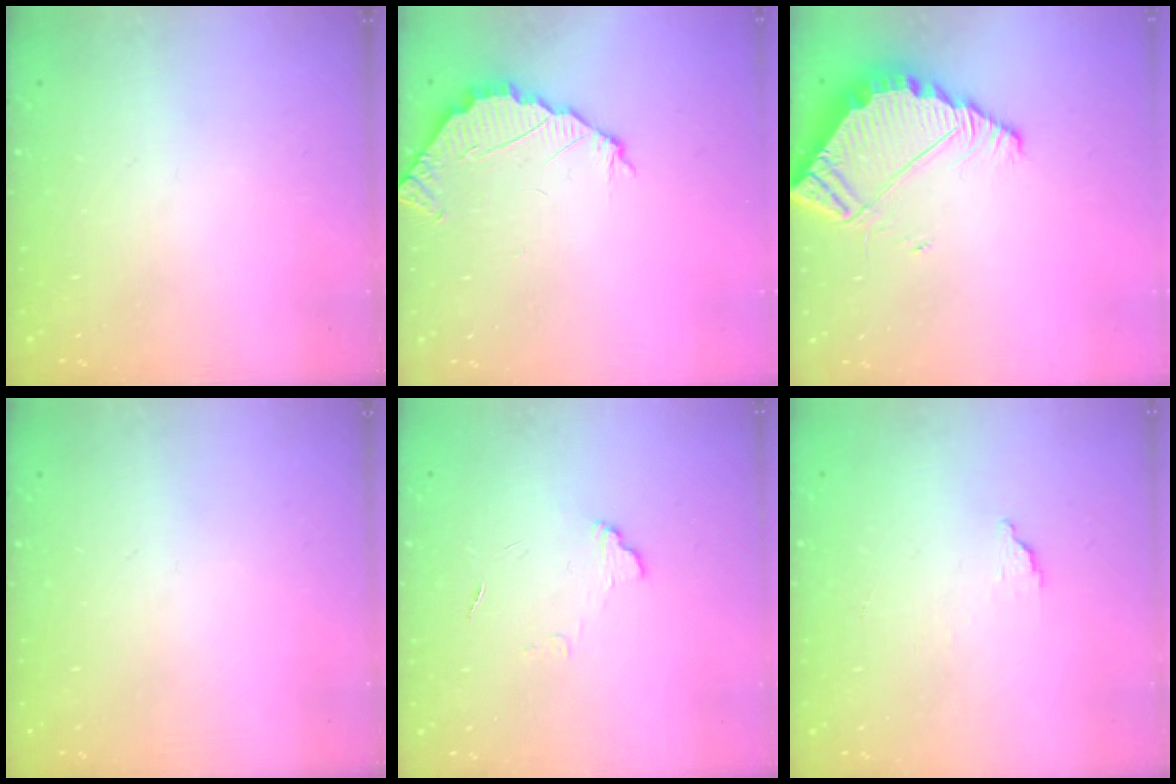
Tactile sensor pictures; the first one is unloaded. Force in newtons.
{"total": 2.4, "press": 2.4, "slide": 0.2}
{"total": 6.4, "press": 6.4, "slide": 0.2}
{"total": 0.0}
{"total": 5.7, "press": 5.7, "slide": 0.5}
{"total": 2.0, "press": 2.0, "slide": 0.1}